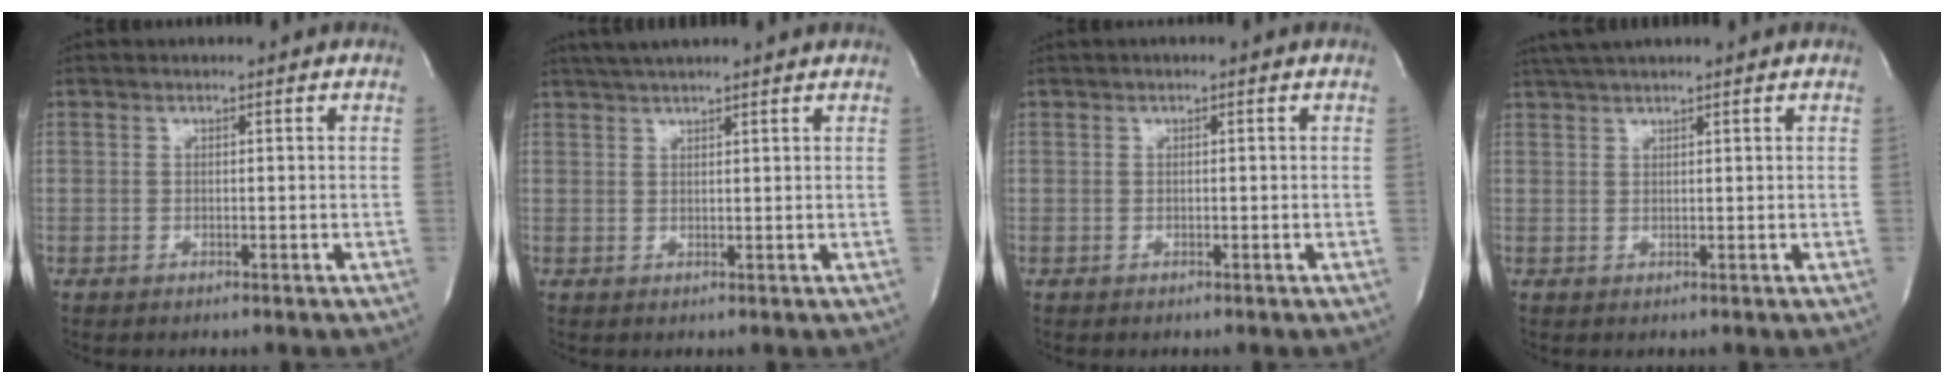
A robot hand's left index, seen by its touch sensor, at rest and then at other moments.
{"total": 6.1, "force": [5.3, -0.1, 3.1], "torque": [-0.053, 0.029, 0.081]}
{"total": 0.0}
{"total": 4.6, "force": [3.9, -0.5, 2.3], "torque": [-0.040, 0.028, 0.071]}